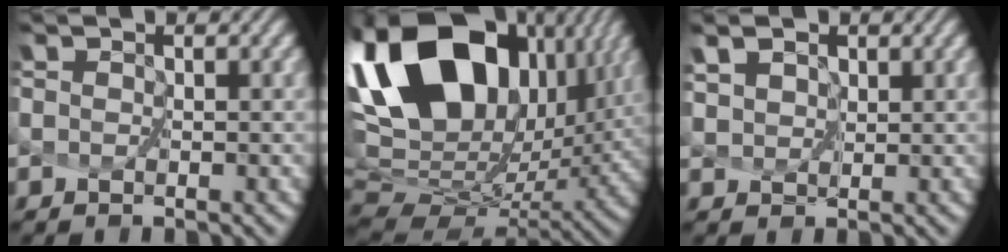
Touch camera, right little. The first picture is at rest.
{"total": 19.7, "force": [8.3, 12.2, 13.1], "torque": [-0.275, 0.030, 0.164]}
{"total": 4.6, "force": [3.0, 2.7, 2.3], "torque": [-0.048, 0.018, 0.028]}